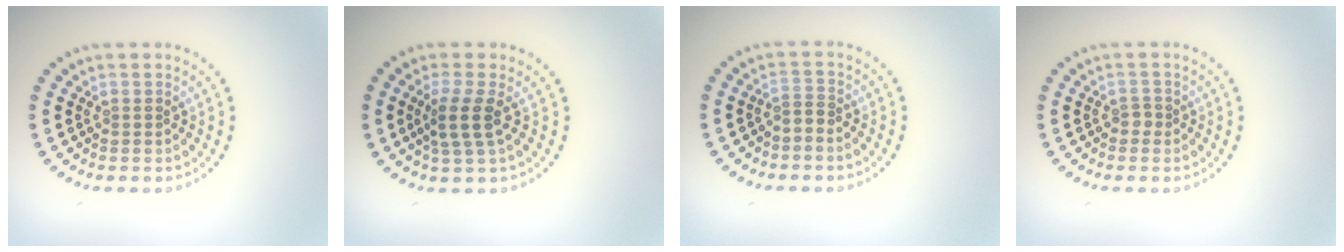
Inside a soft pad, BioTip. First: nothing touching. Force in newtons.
{"total": 2.6, "press": 2.1, "slide": 1.6}
{"total": 1.0, "press": 0.5, "slide": 0.8}
{"total": 0.9, "press": 0.6, "slide": 0.6}